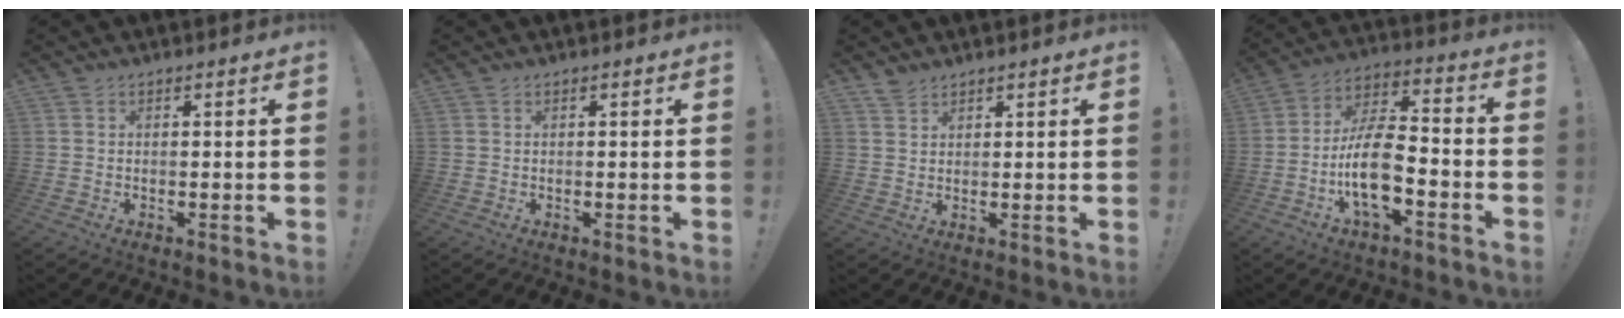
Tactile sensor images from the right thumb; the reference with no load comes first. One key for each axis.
{"total": 0.0}
{"total": 2.5, "fx": 2.2, "fy": 1.0, "fz": 0.5, "tx": 0.003, "ty": -0.016, "tz": 0.040}
{"total": 15.2, "fx": -5.4, "fy": 6.9, "fz": 12.5, "tx": -0.254, "ty": 0.024, "tz": -0.092}